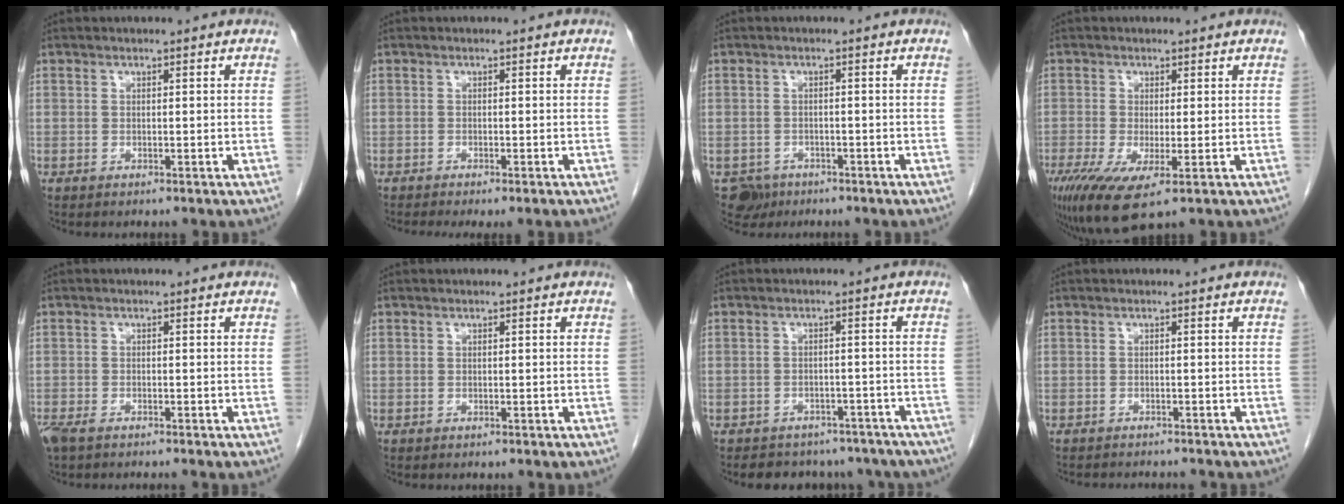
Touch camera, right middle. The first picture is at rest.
{"total": 4.0, "force": [-3.3, 0.4, 2.3], "torque": [-0.024, -0.007, -0.046]}
{"total": 3.2, "force": [-2.1, 2.4, 0.1], "torque": [-0.001, 0.005, -0.033]}
{"total": 7.5, "force": [-3.3, 1.7, 6.6], "torque": [-0.116, -0.024, -0.051]}
{"total": 4.0, "force": [-3.2, 1.0, 2.3], "torque": [-0.041, -0.011, -0.051]}
{"total": 0.0}
{"total": 13.1, "force": [-10.9, 6.3, 3.4], "torque": [-0.047, 0.011, -0.113]}
{"total": 4.9, "force": [-4.7, 1.0, 1.3], "torque": [-0.012, -0.005, -0.060]}